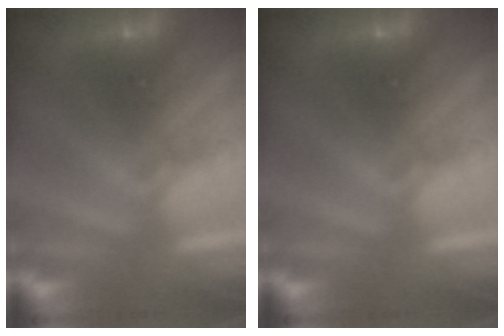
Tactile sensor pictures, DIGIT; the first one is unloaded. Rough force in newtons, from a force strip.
{"total": 0.0}